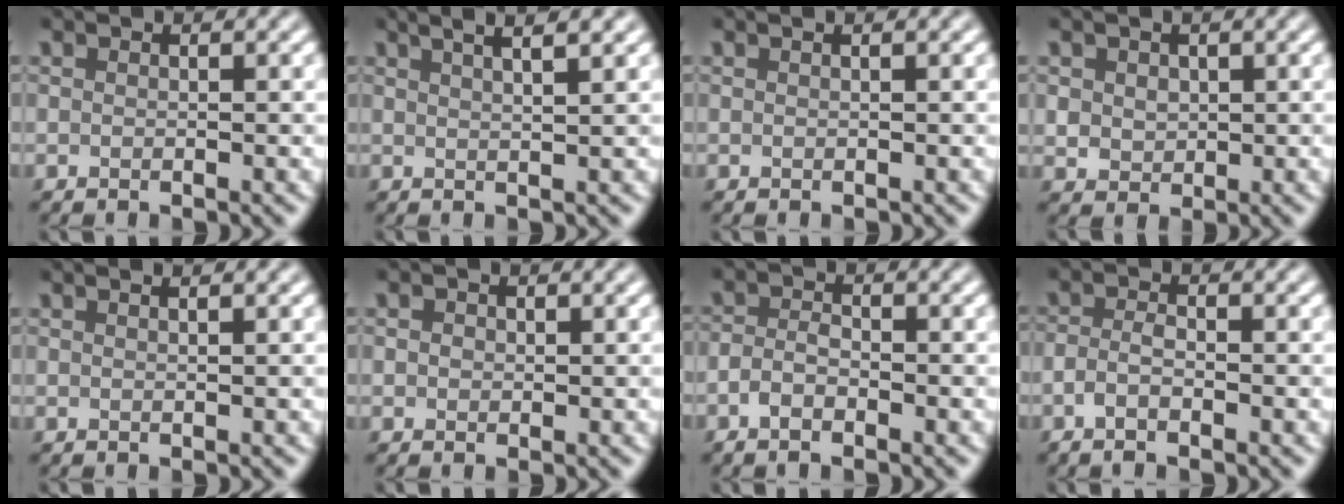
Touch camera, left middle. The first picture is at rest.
{"total": 5.6, "force": [3.5, 2.2, 3.8], "torque": [-0.019, 0.038, 0.015]}
{"total": 0.5, "force": [0.3, 0.2, 0.4], "torque": [-0.002, 0.002, -0.002]}
{"total": 1.6, "force": [0.3, 1.5, 0.6], "torque": [-0.016, -0.006, 0.008]}
{"total": 1.3, "force": [0.9, 0.5, 0.8], "torque": [0.002, -0.002, -0.004]}
{"total": 0.6, "force": [0.0, 0.6, 0.0], "torque": [-0.002, -0.003, -0.002]}
{"total": 1.7, "force": [-1.2, 0.7, 0.9], "torque": [-0.019, 0.001, -0.028]}
{"total": 1.5, "force": [-1.0, 0.5, 1.0], "torque": [-0.023, -0.001, -0.025]}